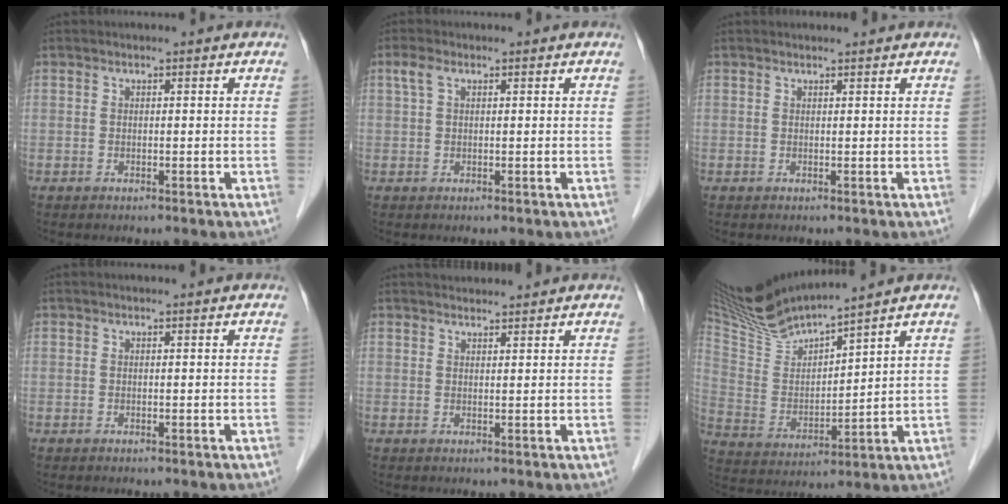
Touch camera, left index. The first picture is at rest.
{"total": 1.9, "force": [0.9, 0.9, 1.5], "torque": [-0.039, 0.020, 0.020]}
{"total": 1.0, "force": [1.0, 0.0, 0.2], "torque": [-0.006, 0.007, 0.017]}
{"total": 0.0}
{"total": 3.3, "force": [3.2, 0.2, 1.1], "torque": [-0.012, 0.026, 0.048]}
{"total": 13.3, "force": [12.4, -0.3, 4.9], "torque": [-0.110, 0.000, 0.250]}